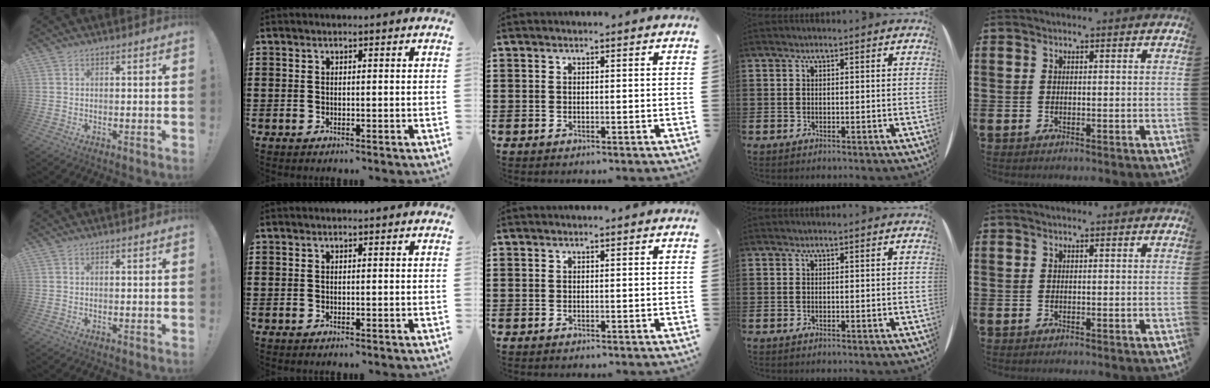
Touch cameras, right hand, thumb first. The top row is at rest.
{}